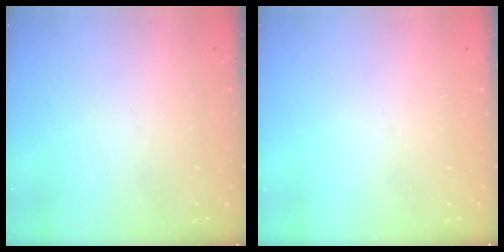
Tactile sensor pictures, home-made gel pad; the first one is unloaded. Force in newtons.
{"total": 0.0}